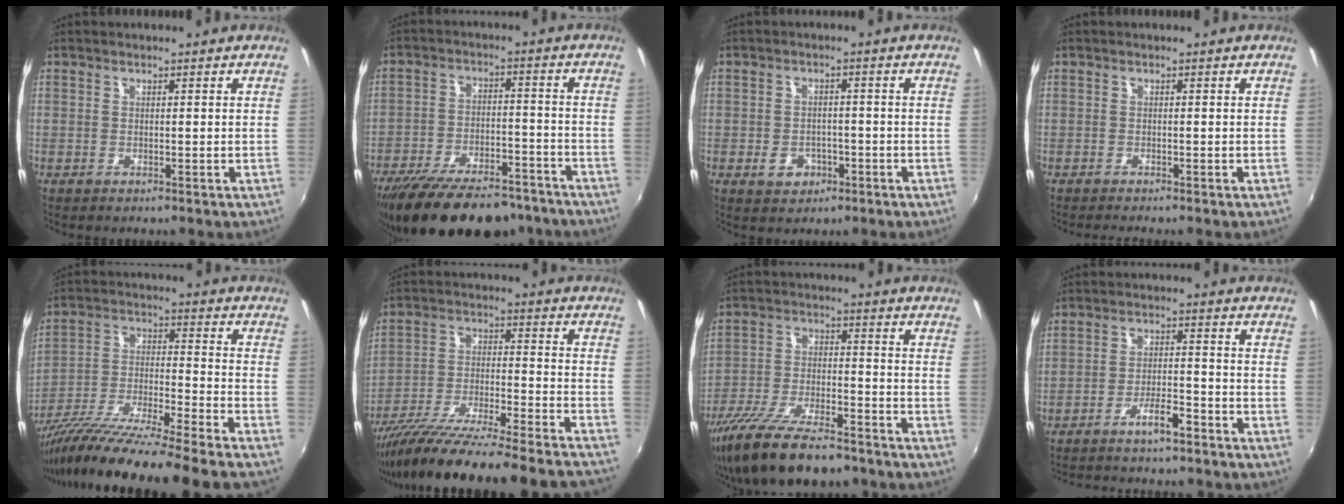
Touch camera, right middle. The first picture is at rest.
{"total": 22.0, "force": [-18.0, 7.6, 10.2], "torque": [-0.198, -0.014, -0.254]}
{"total": 4.5, "force": [-2.0, 3.4, 2.2], "torque": [-0.047, 0.004, -0.022]}
{"total": 1.1, "force": [-1.1, -0.1, 0.3], "torque": [-0.004, -0.010, -0.019]}
{"total": 21.5, "force": [-18.0, -2.0, 11.6], "torque": [-0.192, -0.053, -0.300]}
{"total": 29.2, "force": [-26.0, 0.4, 13.3], "torque": [-0.223, -0.079, -0.390]}
{"total": 17.7, "force": [-13.9, 4.8, 9.8], "torque": [-0.202, -0.040, -0.239]}
{"total": 6.3, "force": [-5.3, 1.1, 3.2], "torque": [-0.072, 0.010, -0.084]}